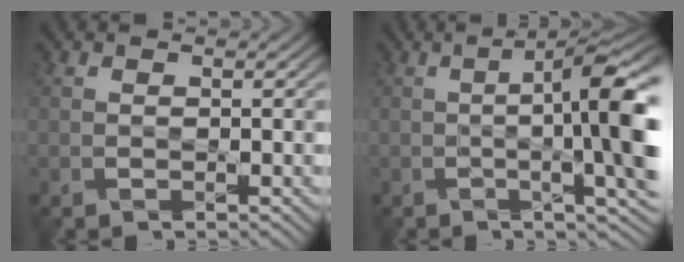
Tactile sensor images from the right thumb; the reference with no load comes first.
{"total": 11.7, "force": [-0.8, 2.8, 11.4], "torque": [-0.151, 0.002, -0.004]}